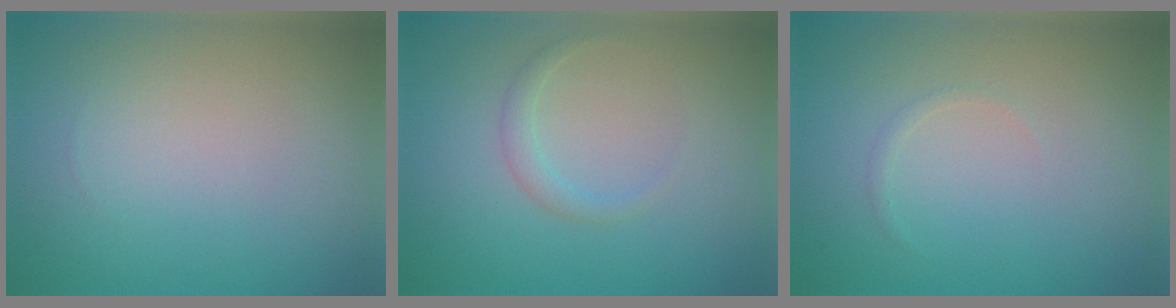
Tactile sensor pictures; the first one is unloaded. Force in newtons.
{"total": 1.2, "press": 1.2, "slide": 0.1}
{"total": 0.5, "press": 0.5, "slide": 0.1}